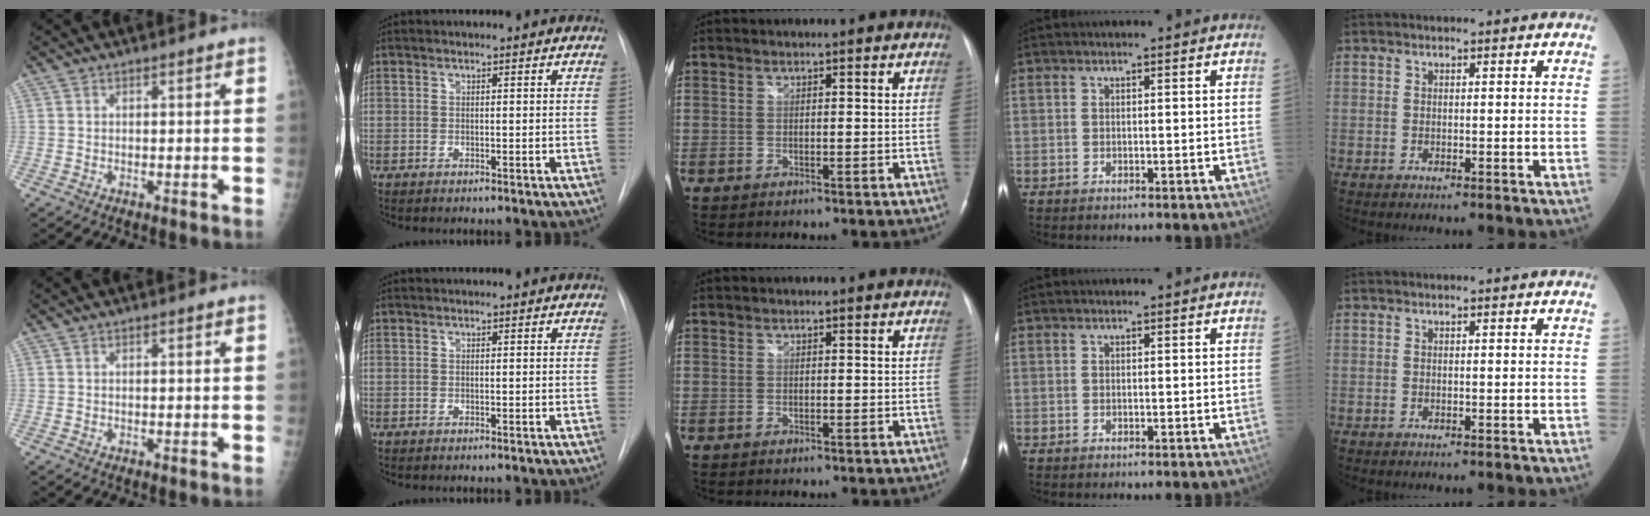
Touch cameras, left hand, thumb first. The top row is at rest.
{}